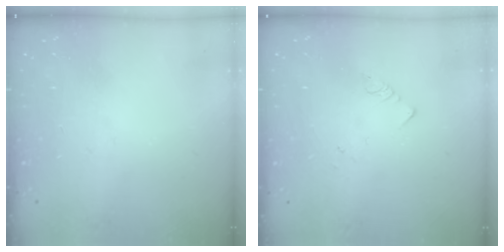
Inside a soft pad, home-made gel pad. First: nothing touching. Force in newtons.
{"total": 1.3, "press": 1.2, "slide": 0.1}